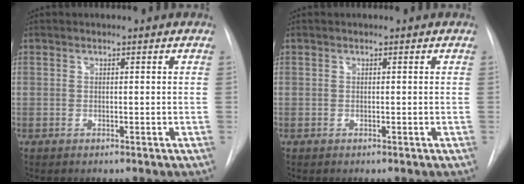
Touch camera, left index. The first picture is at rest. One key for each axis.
{"total": 0.0}